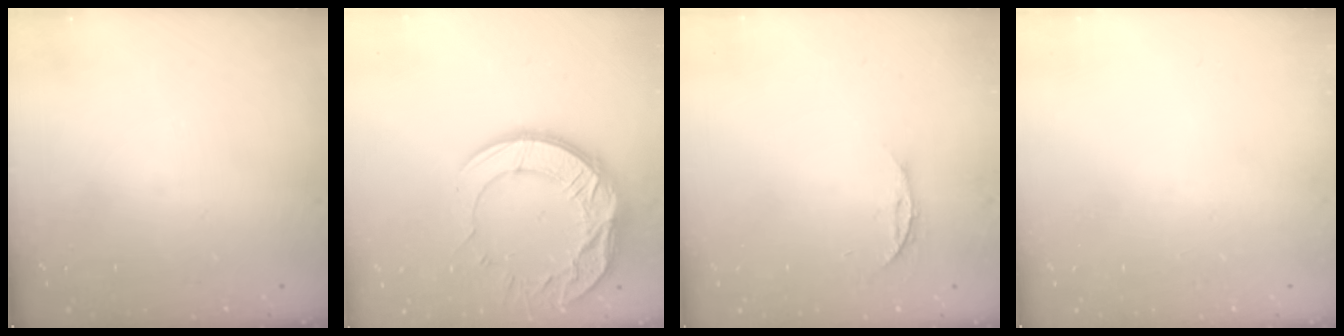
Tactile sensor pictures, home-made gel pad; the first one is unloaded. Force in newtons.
{"total": 15.6, "press": 15.5, "slide": 1.1}
{"total": 3.8, "press": 3.8, "slide": 0.3}
{"total": 0.0}